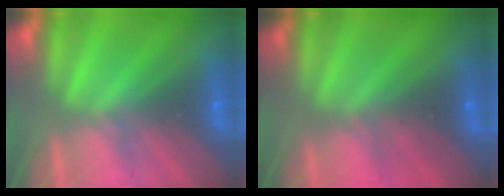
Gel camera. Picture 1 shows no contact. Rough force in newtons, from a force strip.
{"total": 2.2}